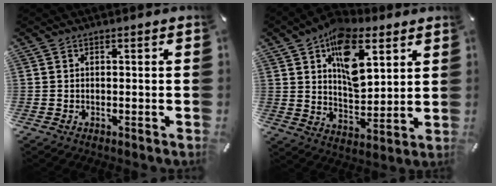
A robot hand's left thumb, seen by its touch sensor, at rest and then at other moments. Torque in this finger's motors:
{"motor_torque": [1.74, 2.43, 1.81, -0.97, 0.45]}